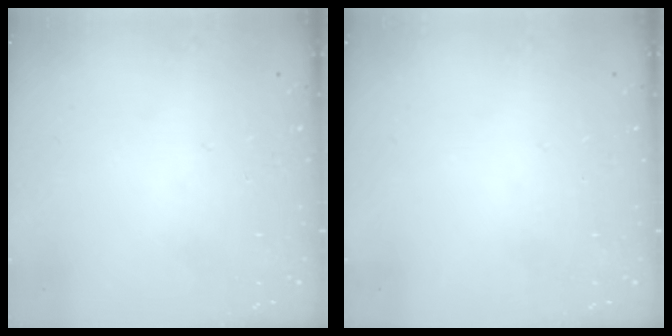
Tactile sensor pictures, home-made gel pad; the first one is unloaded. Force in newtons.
{"total": 0.0}